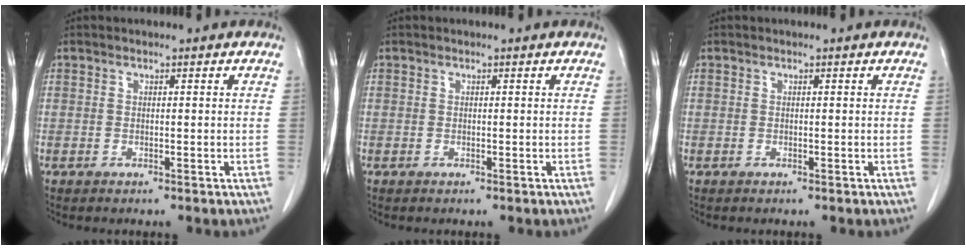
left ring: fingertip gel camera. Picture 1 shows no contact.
{"total": 0.0}
{"total": 0.0}